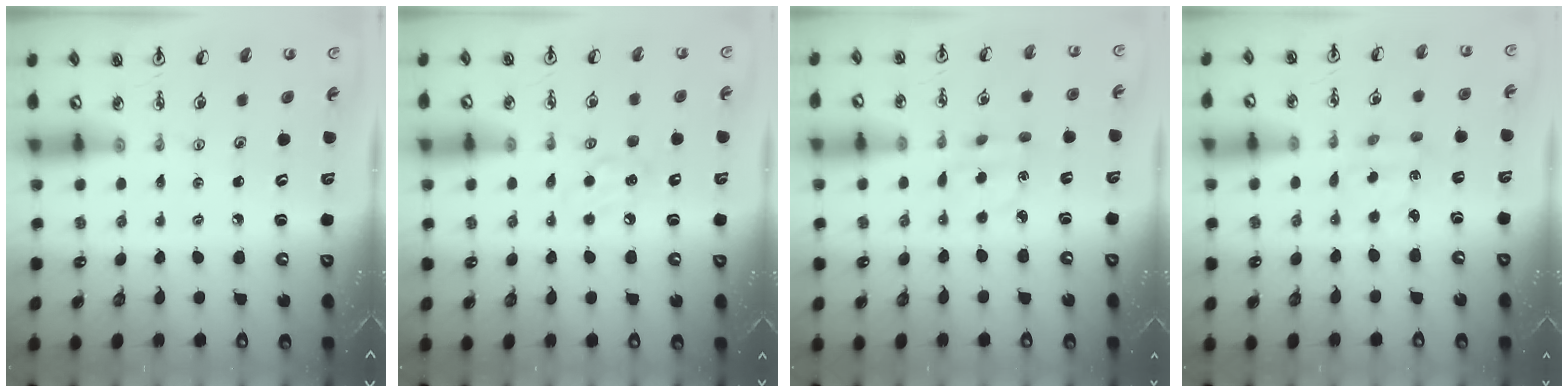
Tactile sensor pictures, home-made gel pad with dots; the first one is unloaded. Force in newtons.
{"total": 4.9, "press": 4.8, "slide": 0.8}
{"total": 2.3, "press": 2.1, "slide": 0.8}
{"total": 2.1, "press": 2.1, "slide": 0.6}